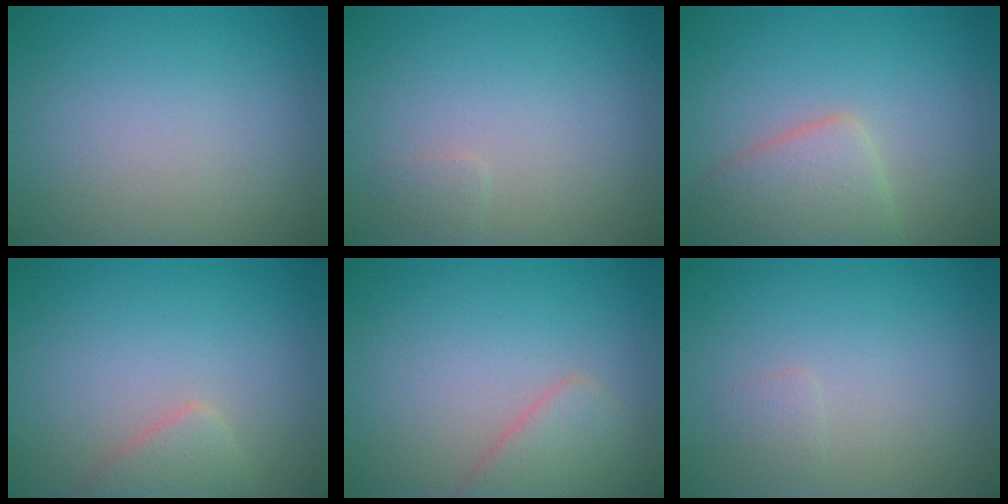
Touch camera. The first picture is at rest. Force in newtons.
{"total": 0.7, "press": 0.7, "slide": 0.0}
{"total": 4.0, "press": 4.0, "slide": 0.3}
{"total": 2.1, "press": 2.1, "slide": 0.2}
{"total": 2.9, "press": 2.9, "slide": 0.1}
{"total": 0.8, "press": 0.8, "slide": 0.1}